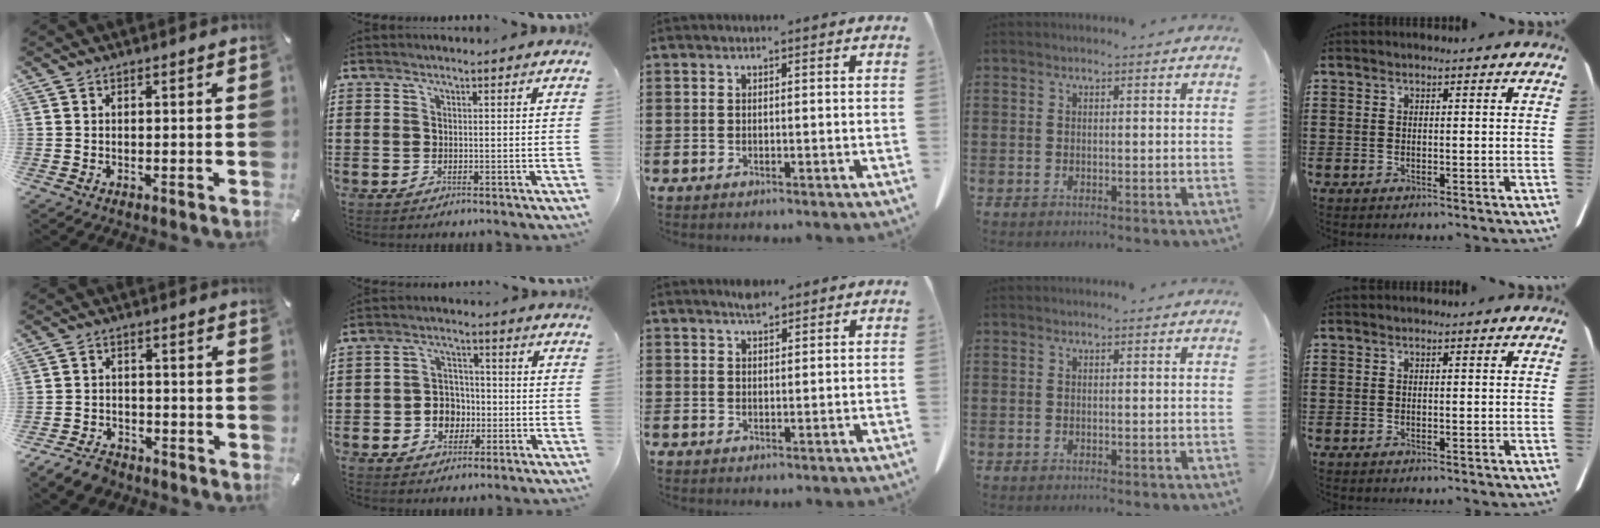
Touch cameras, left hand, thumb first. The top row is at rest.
{"thumb": {"total": 4.8, "force": [-3.9, 2.4, 1.4], "torque": [-0.032, 0.022, -0.077]}, "index": {"total": 4.7, "force": [-1.4, 4.0, 1.8], "torque": [-0.037, 0.007, -0.031]}, "middle": {"total": 2.4, "force": [2.1, 0.6, 0.9], "torque": [-0.021, 0.000, 0.040]}}